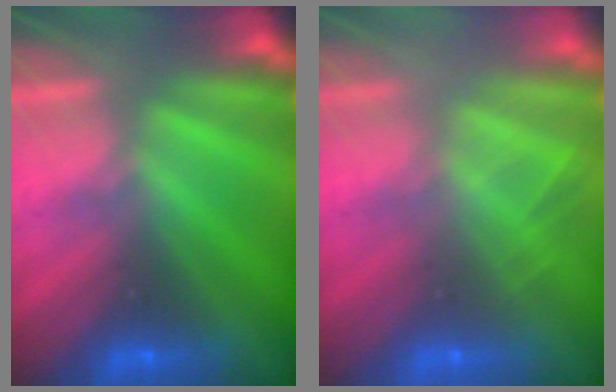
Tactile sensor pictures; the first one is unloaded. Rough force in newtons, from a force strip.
{"total": 2.0}